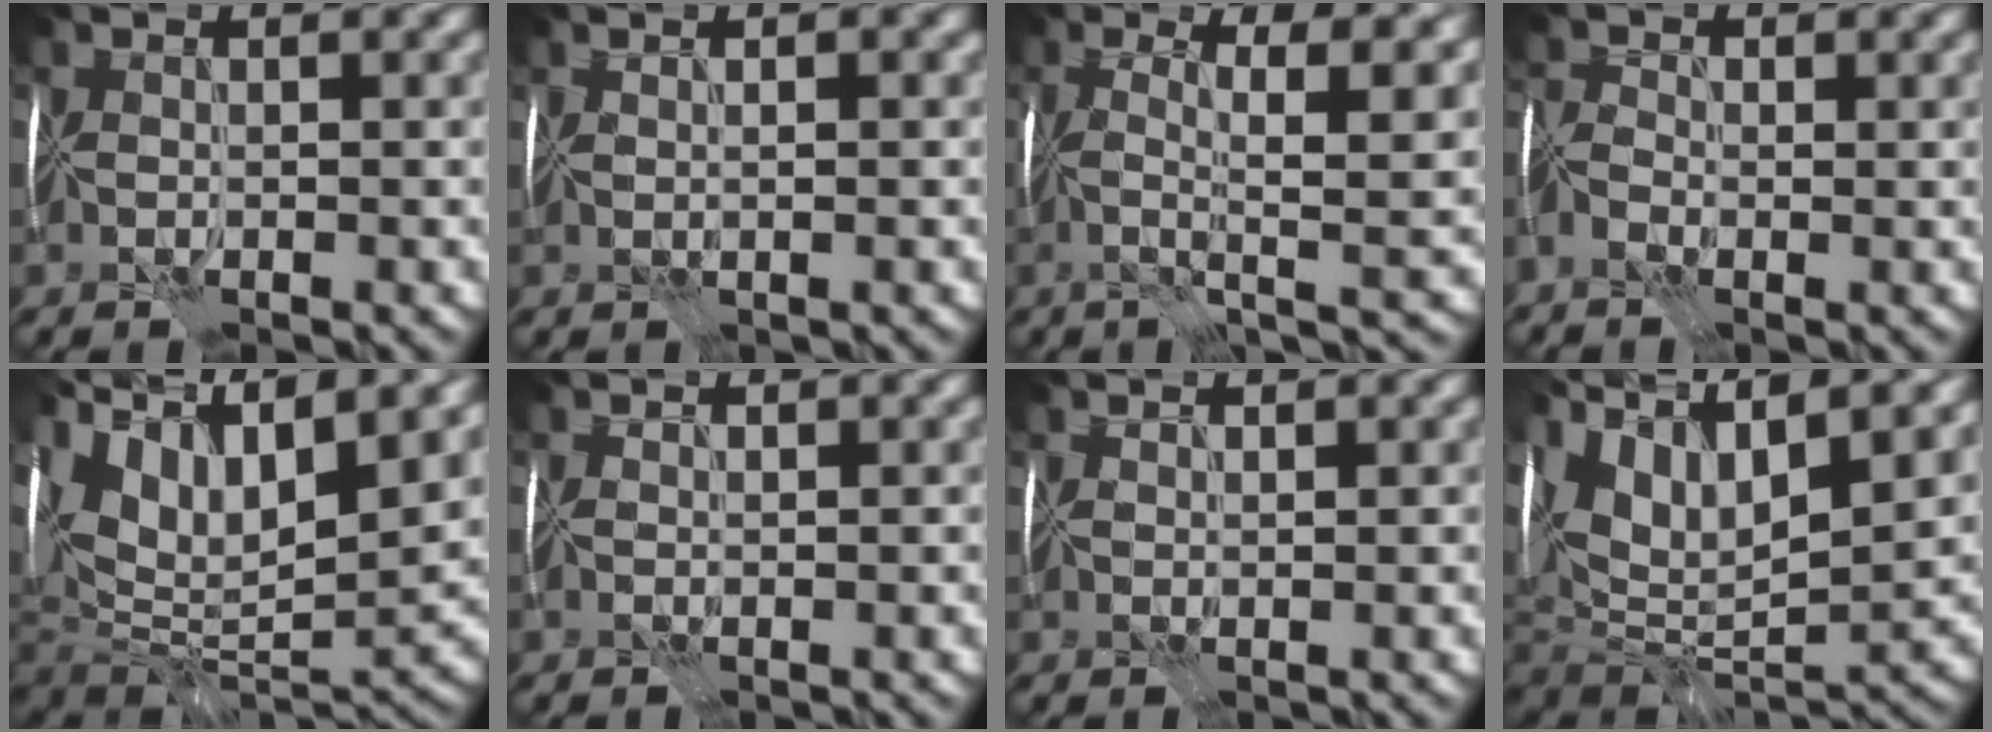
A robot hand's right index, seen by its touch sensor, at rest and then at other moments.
{"total": 1.1, "force": [0.7, 0.0, 0.8], "torque": [-0.002, 0.006, 0.013]}
{"total": 9.5, "force": [1.3, 2.3, 9.1], "torque": [-0.126, 0.003, 0.021]}
{"total": 2.4, "force": [-1.3, 1.3, 1.6], "torque": [-0.034, 0.000, -0.030]}
{"total": 18.2, "force": [7.7, 8.5, 14.1], "torque": [-0.234, 0.049, 0.135]}
{"total": 0.6, "force": [0.5, 0.3, 0.0], "torque": [0.000, 0.001, 0.008]}
{"total": 1.2, "force": [1.2, 0.1, 0.0], "torque": [-0.002, 0.004, 0.022]}
{"total": 16.4, "force": [6.8, 7.5, 12.9], "torque": [-0.245, 0.036, 0.128]}